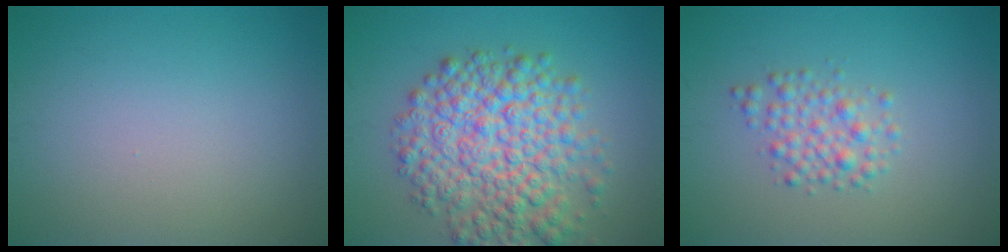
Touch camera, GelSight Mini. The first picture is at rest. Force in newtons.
{"total": 8.8, "press": 8.8, "slide": 0.2}
{"total": 2.6, "press": 2.6, "slide": 0.0}